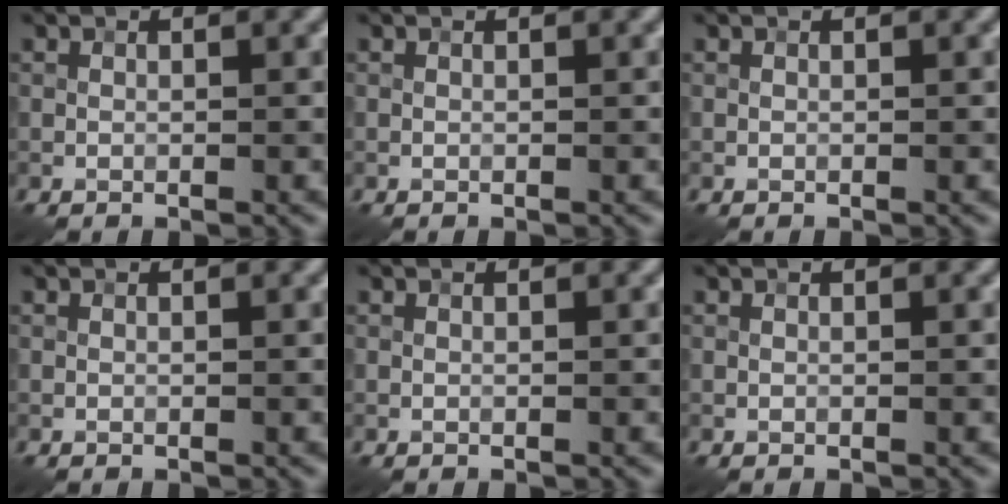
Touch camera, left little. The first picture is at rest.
{"total": 0.0}
{"total": 0.0}
{"total": 0.0}
{"total": 0.0}
{"total": 0.0}